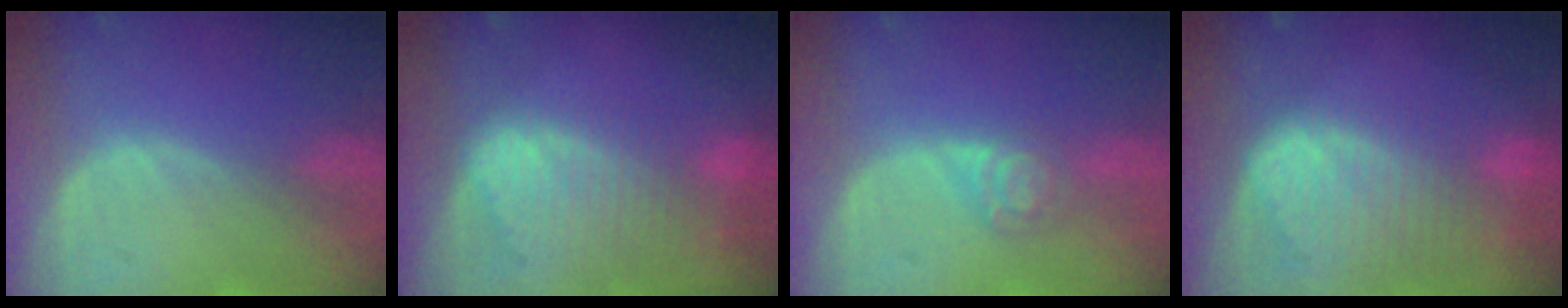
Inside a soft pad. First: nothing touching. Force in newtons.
{"total": 9.7, "press": 8.4, "slide": 5.0}
{"total": 4.3, "press": 3.9, "slide": 1.8}
{"total": 10.6, "press": 9.1, "slide": 5.4}